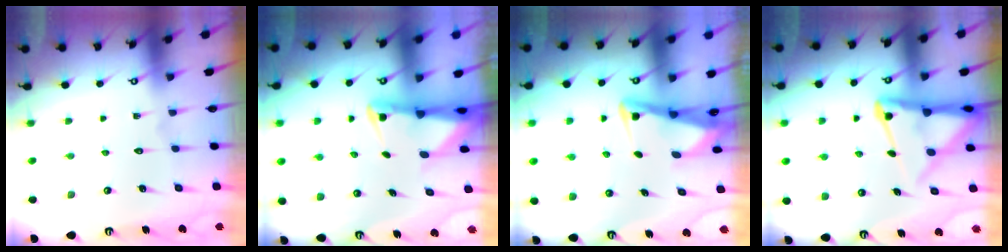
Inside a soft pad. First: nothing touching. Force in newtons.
{"total": 2.5, "press": 2.5, "slide": 0.5}
{"total": 3.5, "press": 3.4, "slide": 0.8}
{"total": 10.1, "press": 10.1, "slide": 1.1}